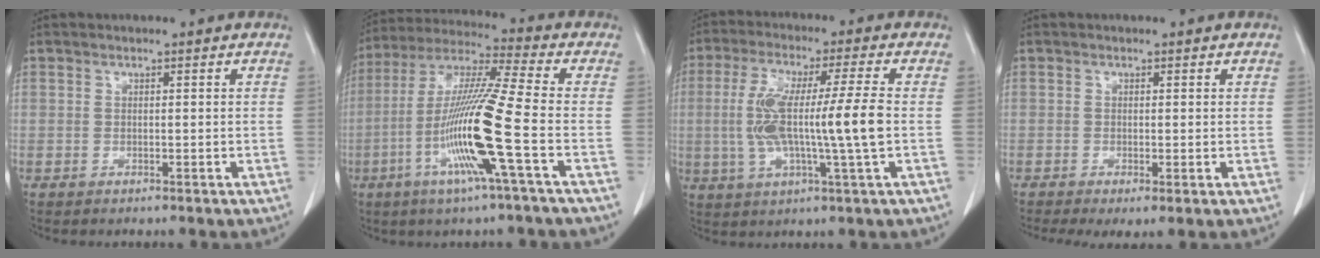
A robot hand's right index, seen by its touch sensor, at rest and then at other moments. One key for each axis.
{"total": 15.7, "fx": -4.7, "fy": -1.3, "fz": 14.9, "tx": -0.299, "ty": -0.014, "tz": -0.100}
{"total": 12.6, "fx": -0.4, "fy": 0.1, "fz": 12.6, "tx": -0.250, "ty": 0.007, "tz": -0.010}
{"total": 3.4, "fx": -1.4, "fy": 1.1, "fz": 2.9, "tx": -0.045, "ty": -0.012, "tz": -0.020}